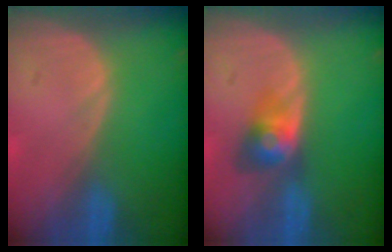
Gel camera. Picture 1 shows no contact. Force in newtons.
{"total": 3.8, "press": 3.8, "slide": 0.2}